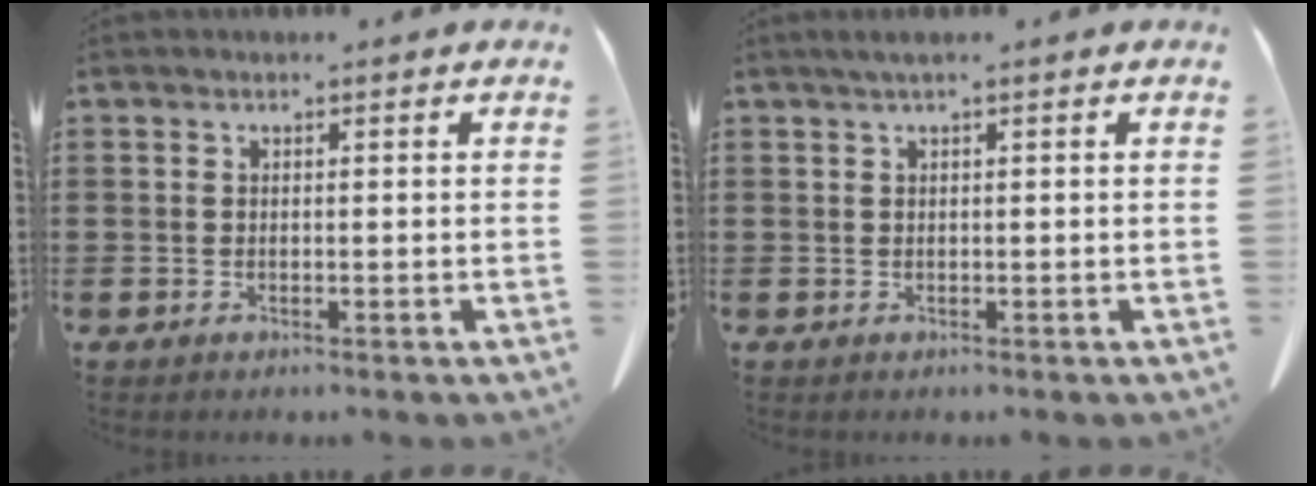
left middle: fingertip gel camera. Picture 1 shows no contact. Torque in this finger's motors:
{"motor_torque": [0.28, -0.26, 0.00, 0.03]}